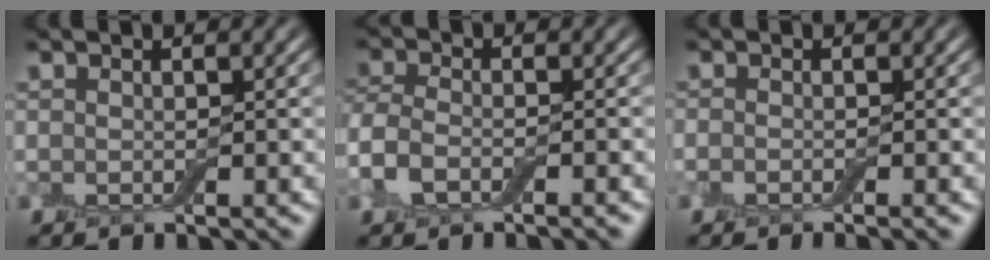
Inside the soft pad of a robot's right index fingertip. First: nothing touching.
{"total": 3.4, "force": [-2.0, 1.6, 2.2], "torque": [-0.049, -0.004, -0.052]}
{"total": 1.4, "force": [-0.9, 0.2, 1.1], "torque": [-0.019, -0.006, -0.018]}